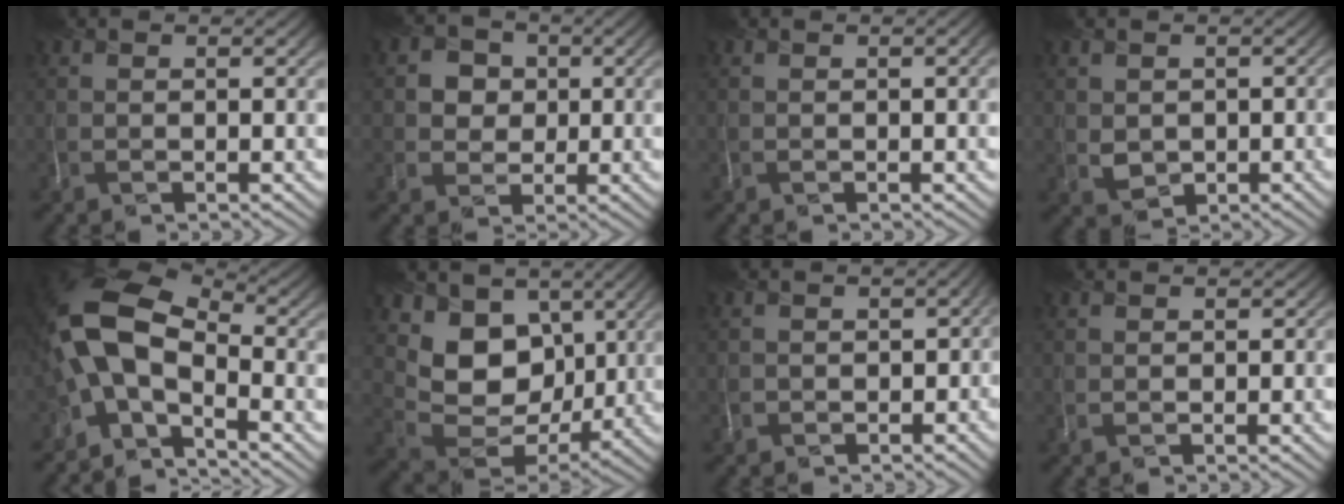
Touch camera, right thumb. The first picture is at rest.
{"total": 3.7, "force": [0.7, 3.6, 0.7], "torque": [-0.021, -0.003, 0.007]}
{"total": 0.5, "force": [0.0, 0.2, 0.5], "torque": [-0.002, 0.002, -0.001]}
{"total": 2.6, "force": [0.6, 2.4, 0.6], "torque": [-0.021, -0.009, 0.021]}
{"total": 11.8, "force": [-2.1, 6.3, 9.8], "torque": [-0.206, 0.001, -0.060]}
{"total": 9.8, "force": [4.2, 7.4, 4.7], "torque": [-0.105, -0.025, 0.073]}
{"total": 2.1, "force": [-1.2, 1.7, 0.2], "torque": [0.006, -0.012, -0.016]}
{"total": 0.5, "force": [-0.1, 0.5, 0.0], "torque": [0.001, -0.004, 0.004]}